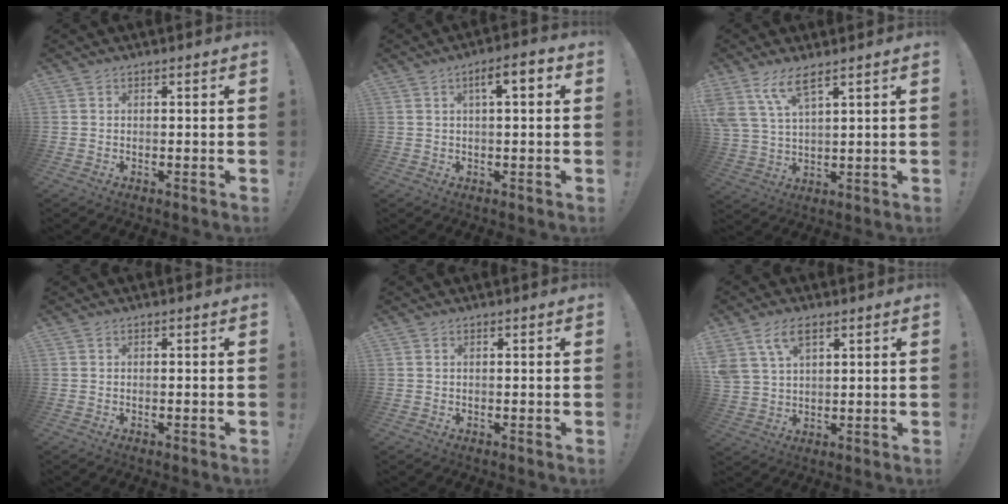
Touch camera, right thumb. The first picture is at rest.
{"total": 5.9, "force": [1.5, 1.4, 5.5], "torque": [-0.080, -0.001, 0.016]}
{"total": 8.8, "force": [6.1, 2.7, 5.7], "torque": [-0.114, -0.020, 0.118]}
{"total": 0.0}
{"total": 0.0}
{"total": 8.5, "force": [4.7, 4.9, 5.2], "torque": [-0.094, -0.005, 0.094]}